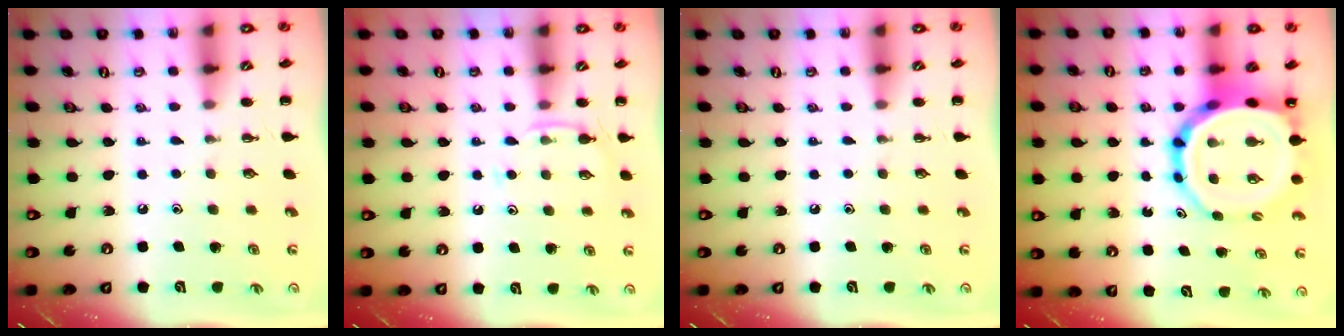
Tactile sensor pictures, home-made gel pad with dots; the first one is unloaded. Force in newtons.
{"total": 6.5, "press": 6.3, "slide": 1.6}
{"total": 0.0}
{"total": 14.7, "press": 14.1, "slide": 4.0}